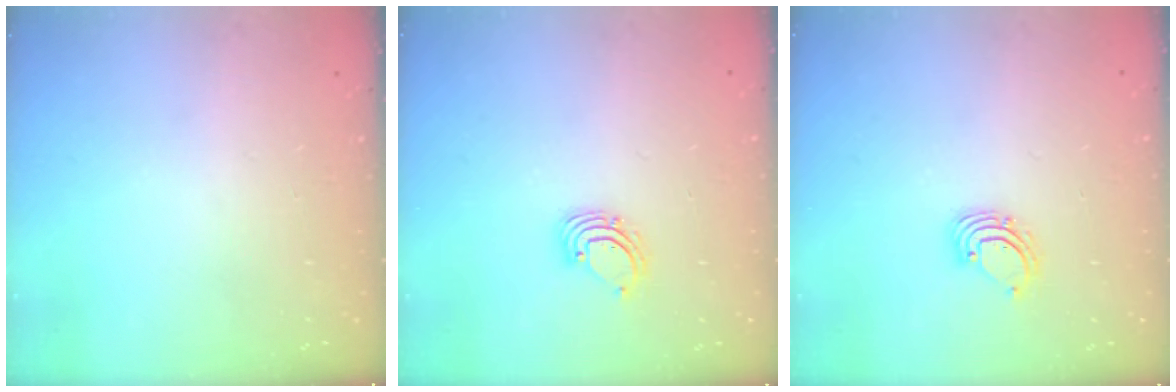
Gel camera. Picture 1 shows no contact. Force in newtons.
{"total": 2.6, "press": 2.6, "slide": 0.2}
{"total": 2.6, "press": 2.6, "slide": 0.2}